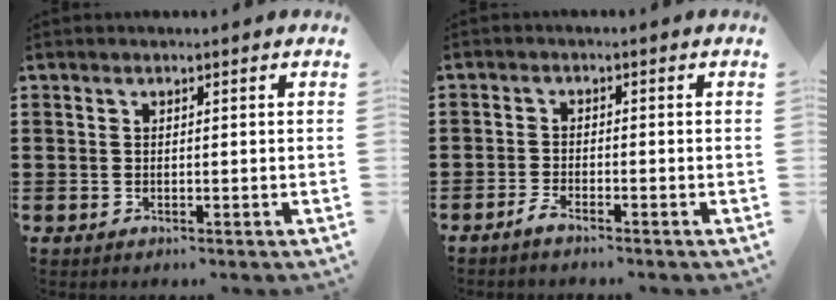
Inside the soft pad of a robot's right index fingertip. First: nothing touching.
{"total": 1.9, "force": [-1.8, 0.0, 0.6], "torque": [-0.014, -0.001, -0.033]}